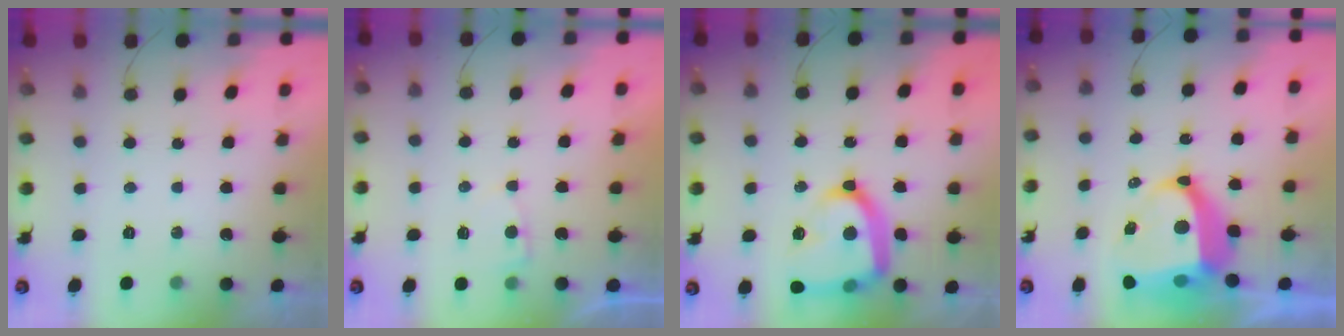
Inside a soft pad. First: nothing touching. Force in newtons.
{"total": 2.3, "press": 2.3, "slide": 0.2}
{"total": 18.8, "press": 18.8, "slide": 1.1}
{"total": 13.7, "press": 13.6, "slide": 1.4}